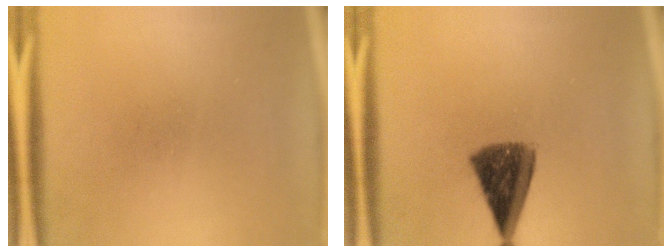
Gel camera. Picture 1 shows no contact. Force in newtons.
{"total": 8.8}